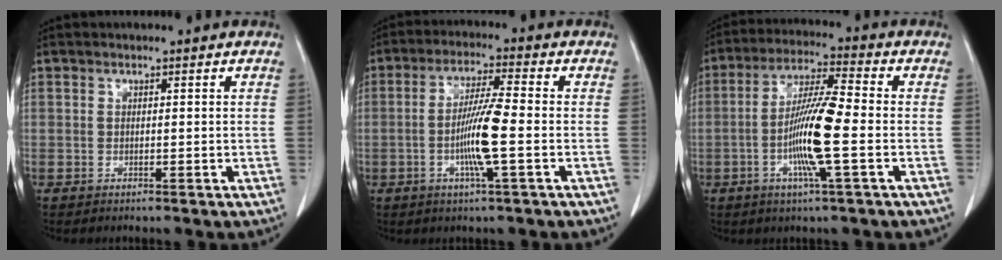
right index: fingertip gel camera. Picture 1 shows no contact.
{"total": 8.3, "force": [-1.7, -0.2, 8.1], "torque": [-0.156, -0.007, -0.037]}
{"total": 11.1, "force": [-2.4, 0.0, 10.8], "torque": [-0.209, -0.005, -0.053]}